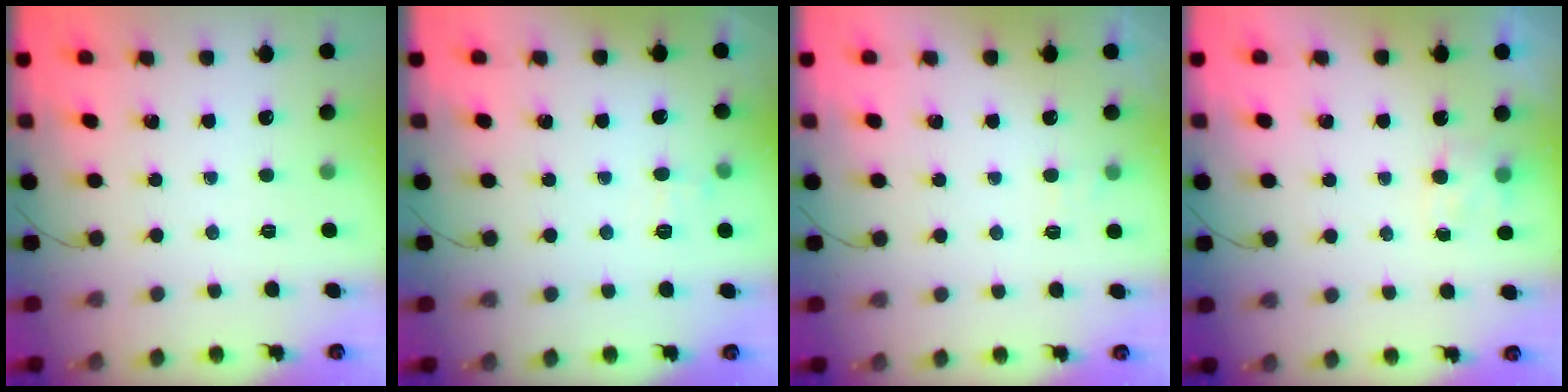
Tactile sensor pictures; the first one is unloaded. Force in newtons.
{"total": 5.1, "press": 4.8, "slide": 1.5}
{"total": 2.2, "press": 1.8, "slide": 1.3}
{"total": 3.7, "press": 3.6, "slide": 1.0}